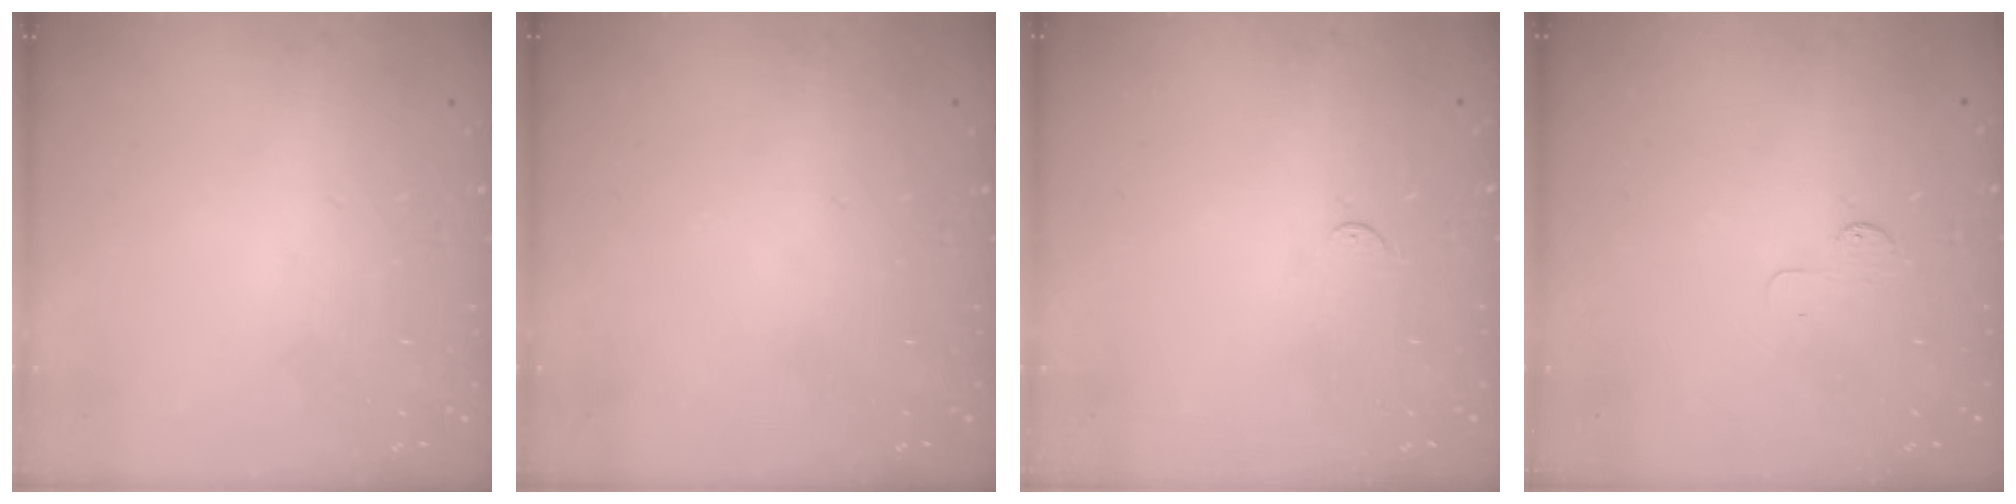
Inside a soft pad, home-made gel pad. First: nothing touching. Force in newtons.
{"total": 0.0}
{"total": 2.7, "press": 2.7, "slide": 0.4}
{"total": 2.6, "press": 2.6, "slide": 0.3}